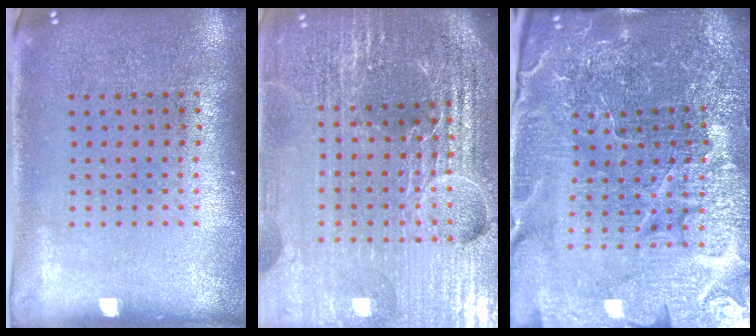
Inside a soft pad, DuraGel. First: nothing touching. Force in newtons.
{"total": 6.4, "press": 5.7, "slide": 3.1}
{"total": 6.1, "press": 5.5, "slide": 2.5}